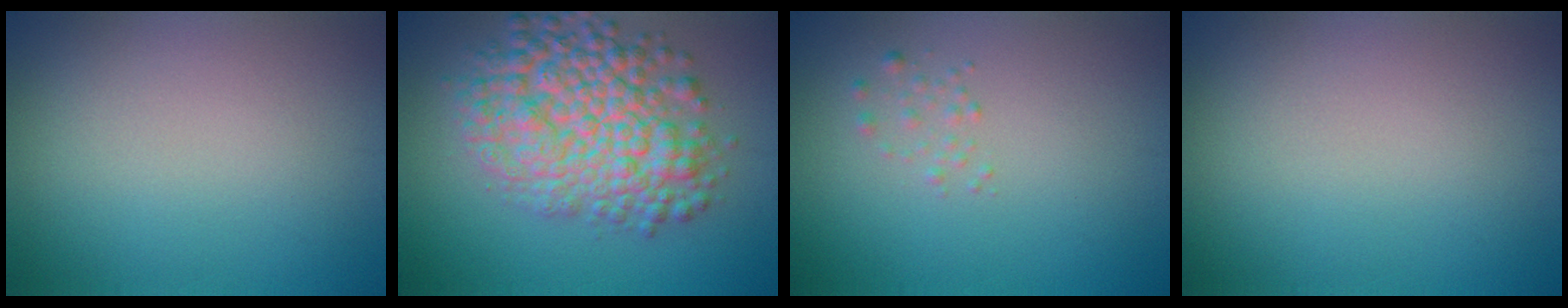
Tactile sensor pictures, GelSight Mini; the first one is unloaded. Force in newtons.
{"total": 8.0, "press": 8.0, "slide": 0.2}
{"total": 0.8, "press": 0.8, "slide": 0.0}
{"total": 0.0}